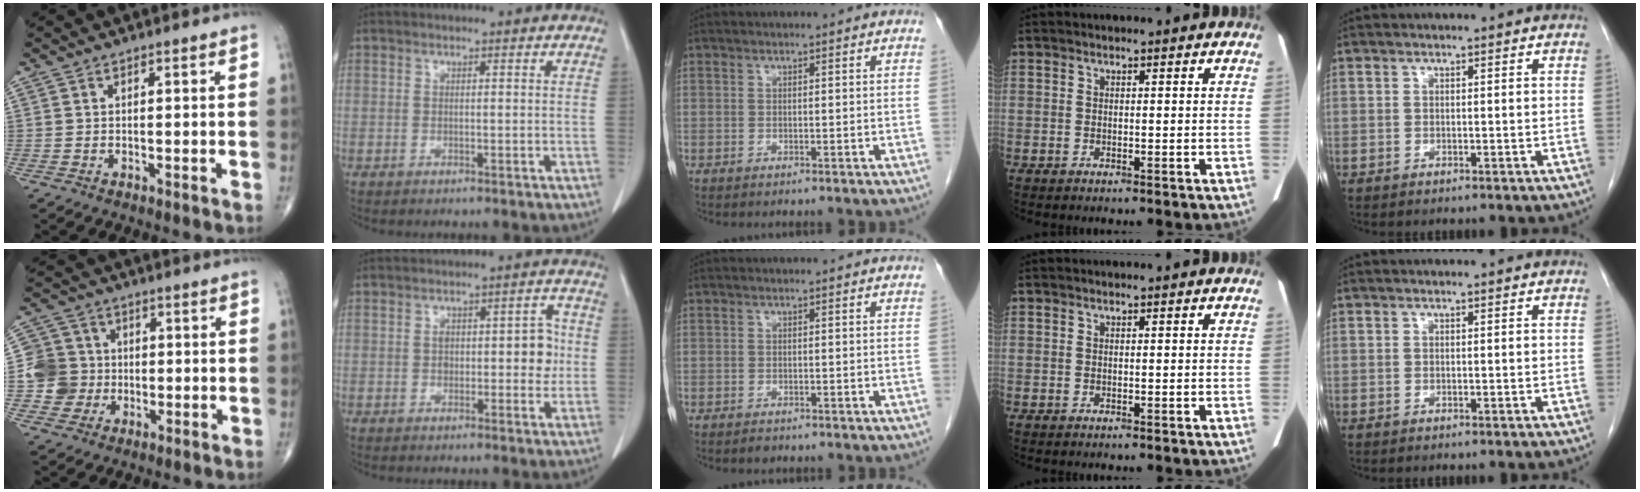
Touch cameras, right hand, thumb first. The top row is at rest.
{"thumb": {"total": 8.1, "force": [-0.9, 8.0, 1.2], "torque": [0.009, 0.014, -0.023]}, "index": {"total": 6.2, "force": [0.0, 3.0, 5.4], "torque": [-0.068, 0.018, 0.003]}, "middle": {"total": 0.9, "force": [-0.7, 0.4, 0.4], "torque": [-0.010, -0.001, -0.009]}}